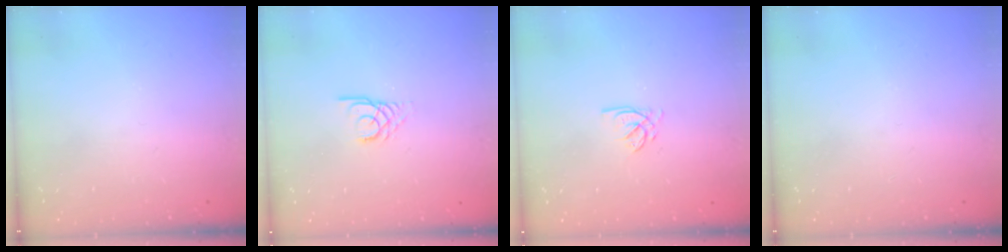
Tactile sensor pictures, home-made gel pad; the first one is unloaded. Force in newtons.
{"total": 1.3, "press": 1.3, "slide": 0.2}
{"total": 2.3, "press": 2.3, "slide": 0.3}
{"total": 0.0}